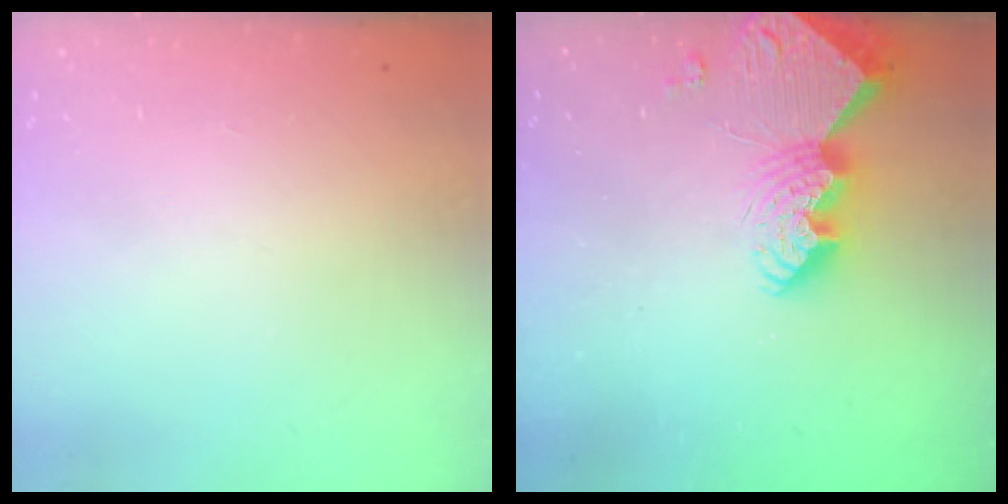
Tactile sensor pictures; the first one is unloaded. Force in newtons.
{"total": 11.1, "press": 11.0, "slide": 1.0}